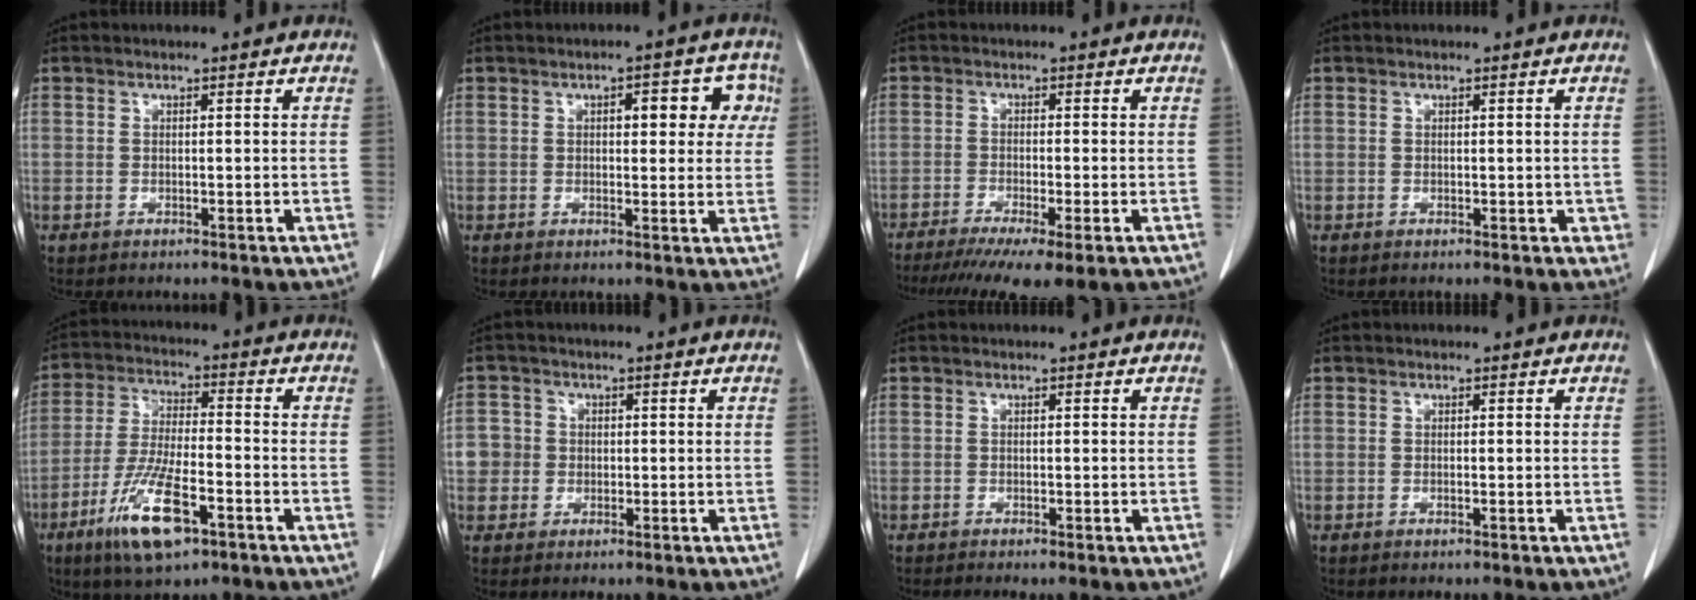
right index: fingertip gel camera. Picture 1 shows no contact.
{"total": 7.2, "force": [2.3, 3.2, 6.1], "torque": [-0.062, 0.023, 0.023]}
{"total": 11.1, "force": [-7.9, 1.1, 7.8], "torque": [-0.121, -0.024, -0.126]}
{"total": 1.6, "force": [0.0, 1.2, 1.1], "torque": [-0.003, 0.004, 0.002]}
{"total": 12.0, "force": [-6.2, 2.8, 9.9], "torque": [-0.199, -0.017, -0.110]}
{"total": 3.9, "force": [-0.2, 3.9, 0.3], "torque": [0.004, 0.013, -0.004]}
{"total": 0.8, "force": [-0.5, 0.0, 0.6], "torque": [-0.012, -0.002, -0.011]}
{"total": 0.0}